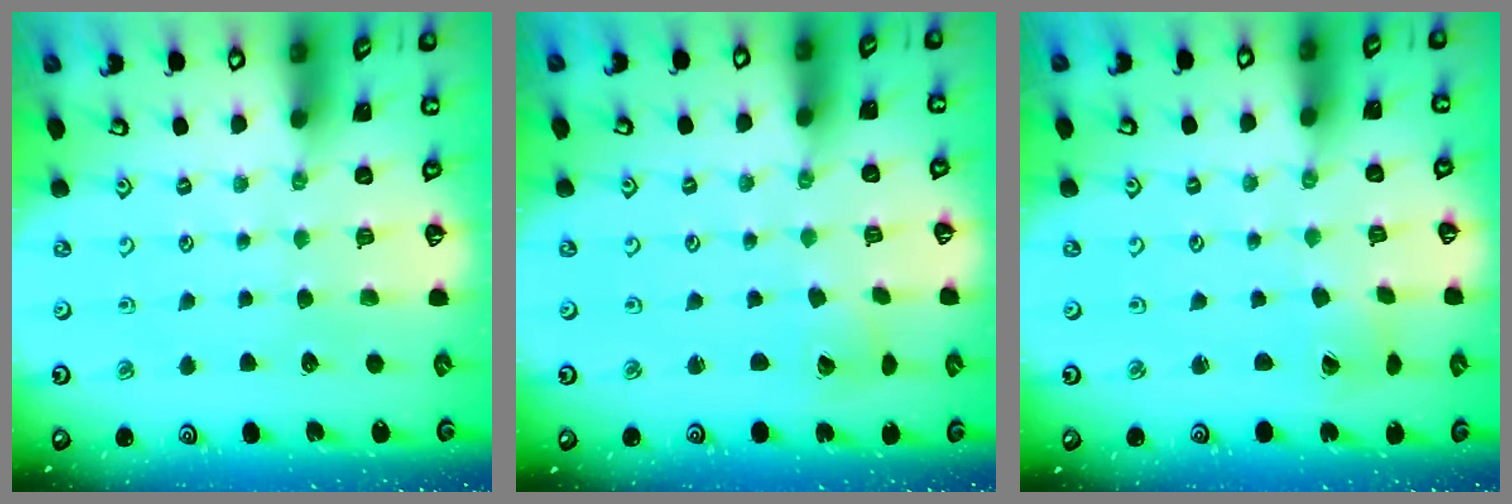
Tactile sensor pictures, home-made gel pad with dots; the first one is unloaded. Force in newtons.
{"total": 2.0, "press": 2.0, "slide": 0.3}
{"total": 1.0, "press": 1.0, "slide": 0.1}